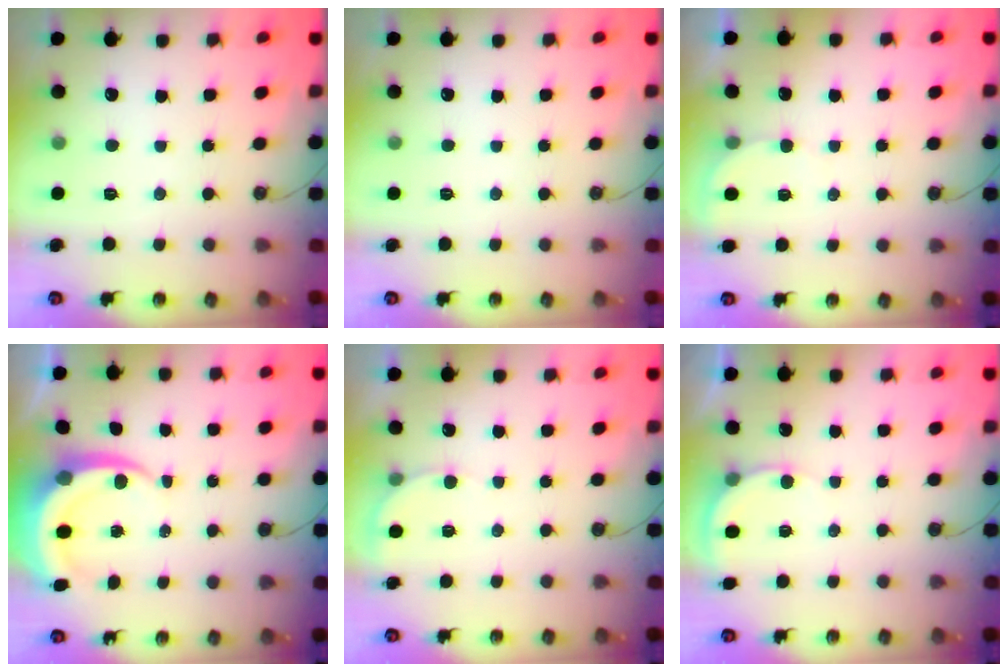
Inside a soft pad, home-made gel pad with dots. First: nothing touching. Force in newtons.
{"total": 0.0}
{"total": 2.2, "press": 2.2, "slide": 0.2}
{"total": 6.3, "press": 6.3, "slide": 0.8}
{"total": 3.7, "press": 3.6, "slide": 0.2}
{"total": 4.3, "press": 4.3, "slide": 0.3}